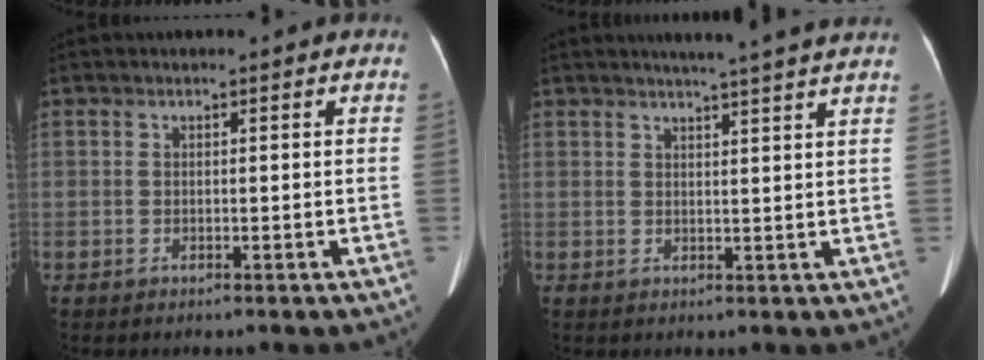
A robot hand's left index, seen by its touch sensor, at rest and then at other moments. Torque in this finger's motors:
{"motor_torque": [0.79, -1.35, 0.11, 0.04]}